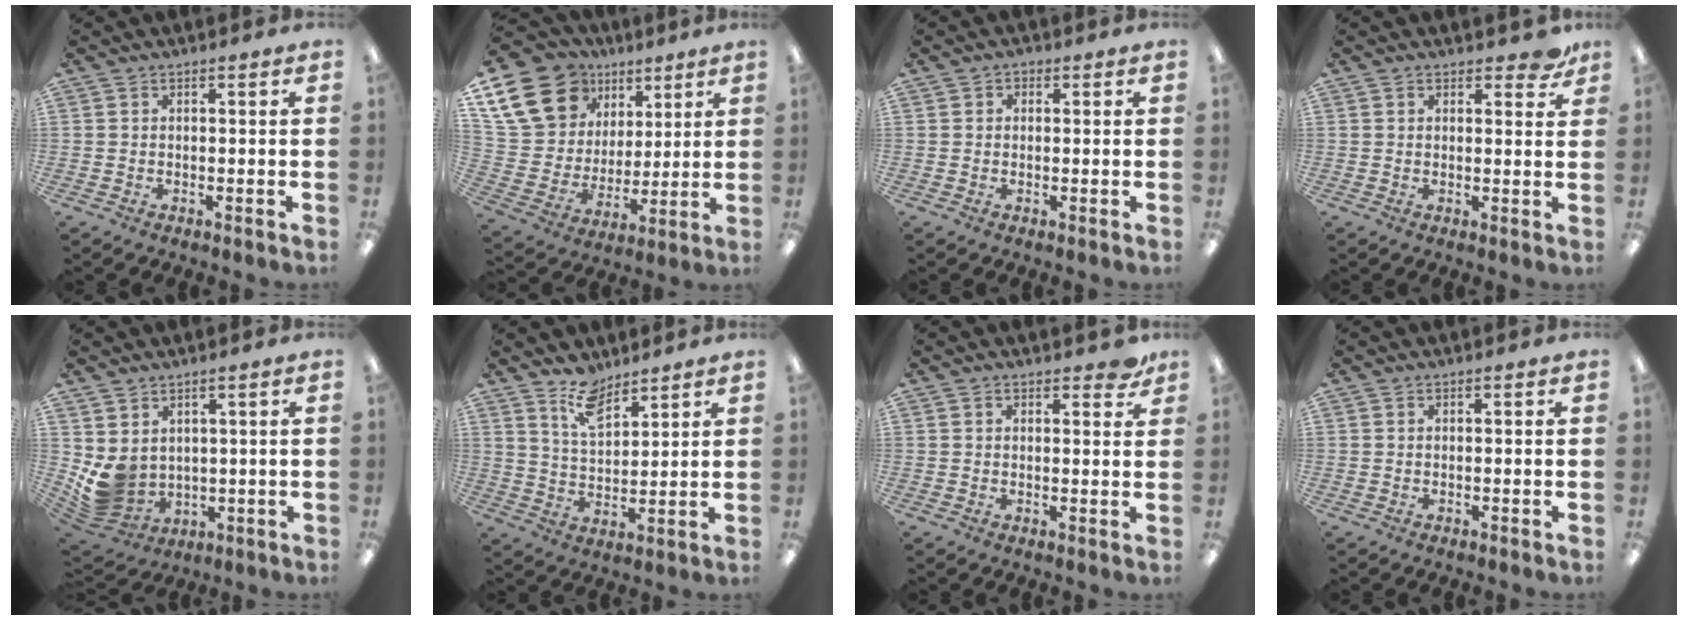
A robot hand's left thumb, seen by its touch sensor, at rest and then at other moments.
{"total": 21.3, "force": [12.0, 15.0, 9.2], "torque": [-0.186, -0.051, 0.236]}
{"total": 1.1, "force": [0.0, 1.1, 0.3], "torque": [0.002, 0.002, -0.004]}
{"total": 3.5, "force": [2.4, 1.6, 2.0], "torque": [-0.019, -0.005, 0.038]}
{"total": 6.6, "force": [2.3, 5.6, 2.8], "torque": [-0.084, -0.024, 0.052]}
{"total": 8.6, "force": [6.5, 4.1, 3.8], "torque": [-0.071, -0.031, 0.119]}
{"total": 2.8, "force": [2.0, 1.3, 1.5], "torque": [-0.016, -0.003, 0.033]}
{"total": 0.0}